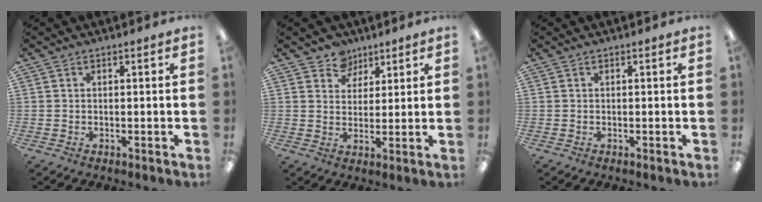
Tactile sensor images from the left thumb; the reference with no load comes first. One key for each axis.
{"total": 6.8, "fx": 4.9, "fy": 4.7, "fz": 0.5, "tx": -0.005, "ty": -0.032, "tz": 0.090}
{"total": 0.0}